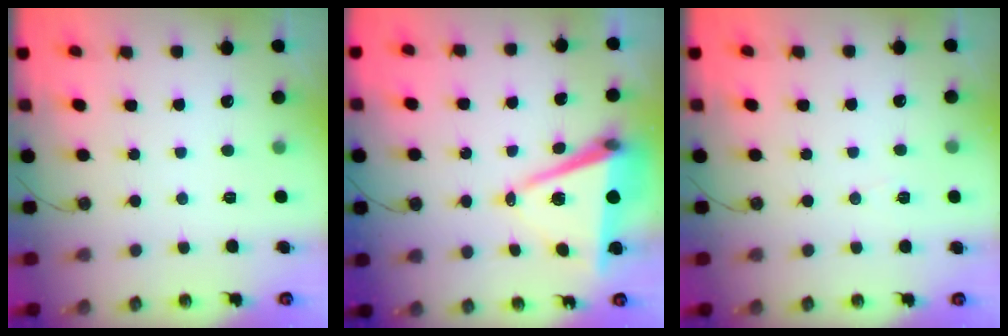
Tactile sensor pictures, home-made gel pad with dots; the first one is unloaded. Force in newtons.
{"total": 9.5, "press": 8.6, "slide": 3.9}
{"total": 5.5, "press": 3.2, "slide": 4.5}